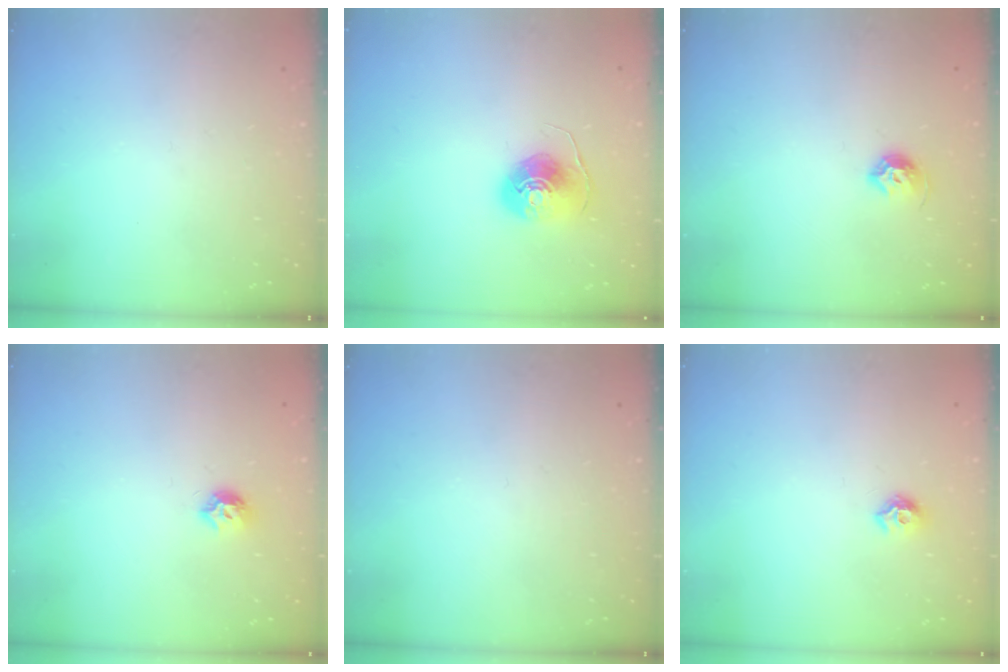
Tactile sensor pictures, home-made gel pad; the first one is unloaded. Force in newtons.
{"total": 8.5, "press": 8.4, "slide": 0.3}
{"total": 6.9, "press": 6.8, "slide": 1.1}
{"total": 6.3, "press": 6.3, "slide": 0.1}
{"total": 0.0}
{"total": 7.2, "press": 7.2, "slide": 0.7}